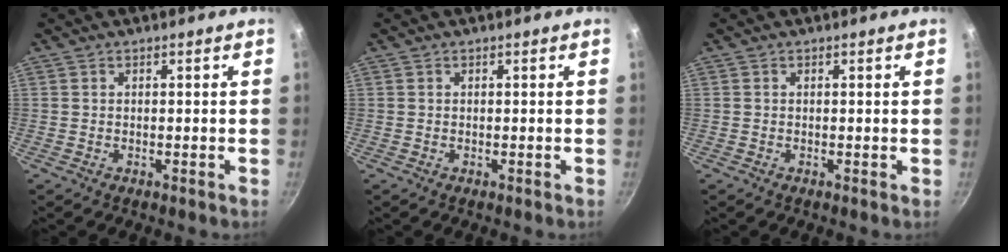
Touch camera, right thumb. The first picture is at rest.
{"total": 0.0}
{"total": 0.0}